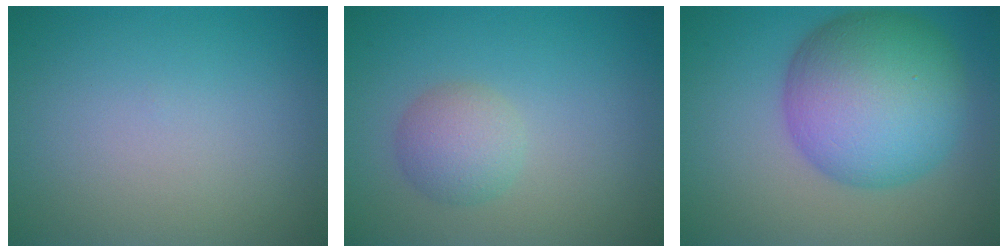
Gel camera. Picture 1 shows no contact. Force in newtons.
{"total": 2.7, "press": 2.7, "slide": 0.1}
{"total": 11.1, "press": 11.1, "slide": 0.2}